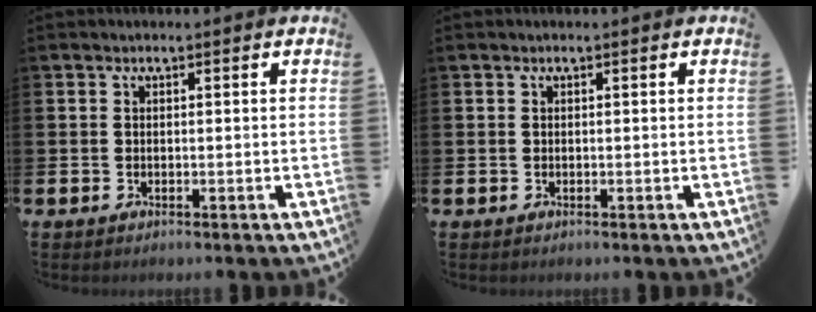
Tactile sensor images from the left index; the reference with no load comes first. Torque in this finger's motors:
{"motor_torque": [-0.03, 0.00, 0.03, 0.01]}